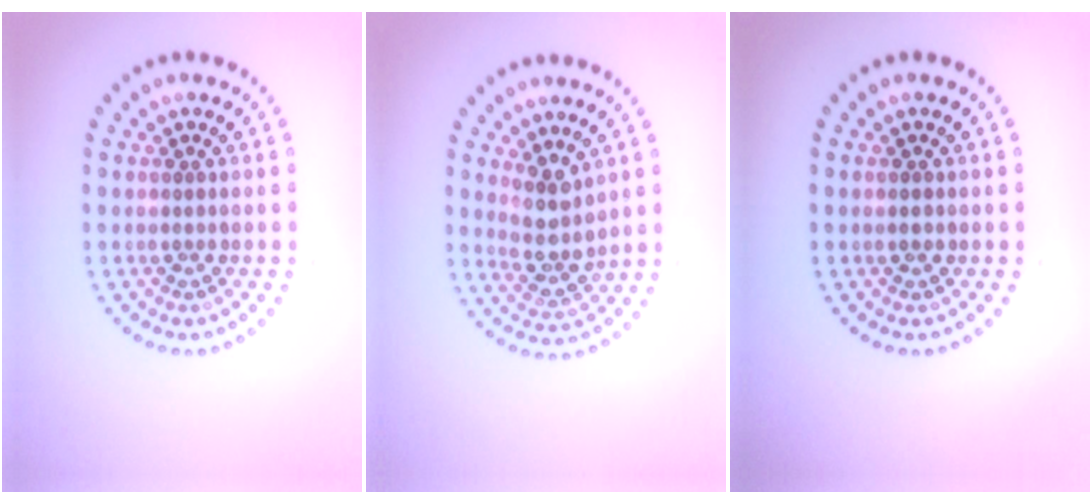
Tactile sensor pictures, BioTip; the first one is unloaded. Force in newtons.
{"total": 3.1, "press": 2.3, "slide": 2.0}
{"total": 0.9, "press": 0.9, "slide": 0.2}